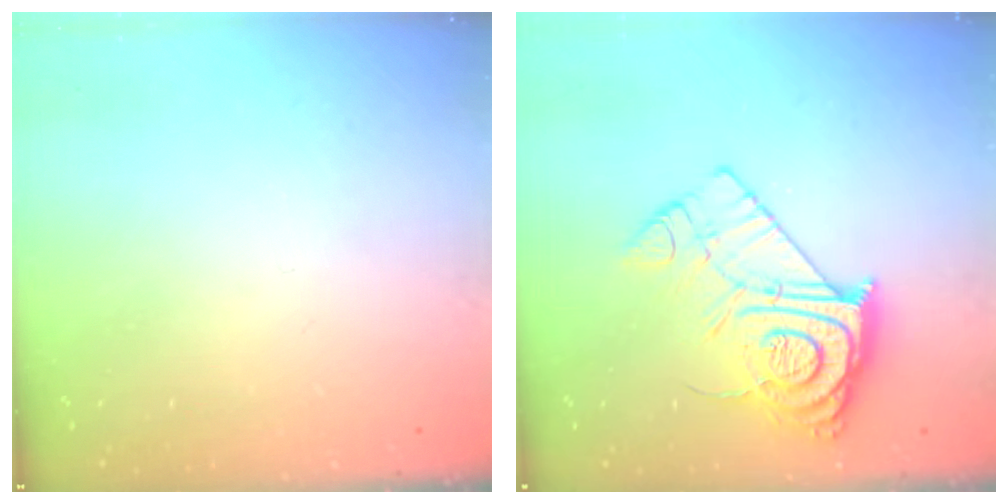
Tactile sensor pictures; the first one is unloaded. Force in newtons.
{"total": 14.6, "press": 14.5, "slide": 1.4}